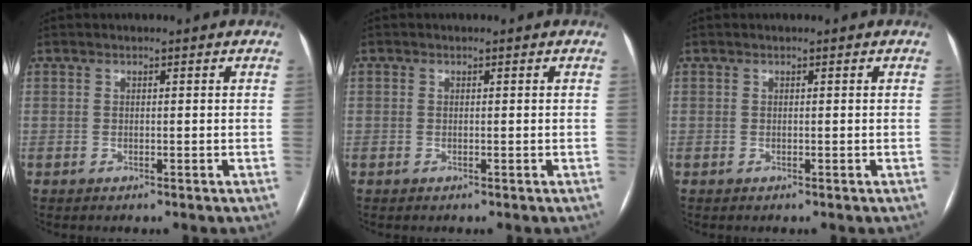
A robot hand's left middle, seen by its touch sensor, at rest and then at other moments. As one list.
[{"total": 0.0}, {"total": 0.0}]